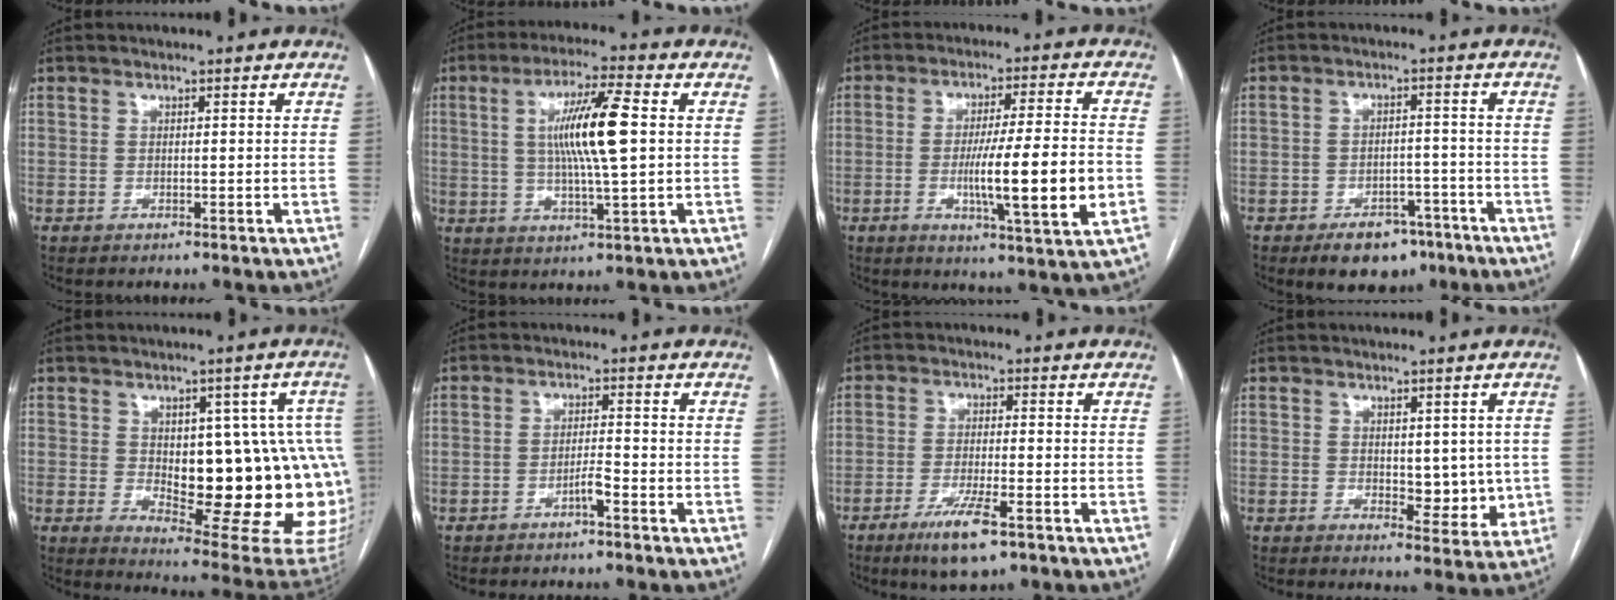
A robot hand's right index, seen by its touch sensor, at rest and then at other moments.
{"total": 11.2, "force": [1.6, 0.7, 11.1], "torque": [-0.204, 0.003, 0.028]}
{"total": 13.9, "force": [-2.8, 0.0, 13.6], "torque": [-0.222, -0.013, -0.047]}
{"total": 7.7, "force": [-5.1, 4.6, 3.5], "torque": [-0.042, 0.012, -0.068]}
{"total": 20.7, "force": [-0.5, 7.6, 19.2], "torque": [-0.168, 0.018, 0.020]}
{"total": 2.3, "force": [-1.5, 0.1, 1.7], "torque": [-0.028, 0.002, -0.027]}
{"total": 7.1, "force": [-4.2, 1.1, 5.7], "torque": [-0.107, -0.014, -0.070]}
{"total": 5.6, "force": [0.4, 3.2, 4.6], "torque": [-0.046, -0.009, 0.015]}